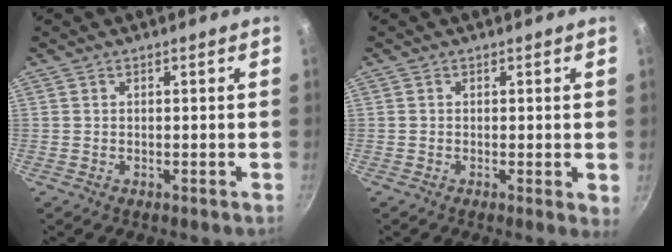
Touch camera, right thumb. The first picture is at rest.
{"total": 1.7, "force": [0.0, 0.5, 1.6], "torque": [-0.021, -0.005, -0.003]}